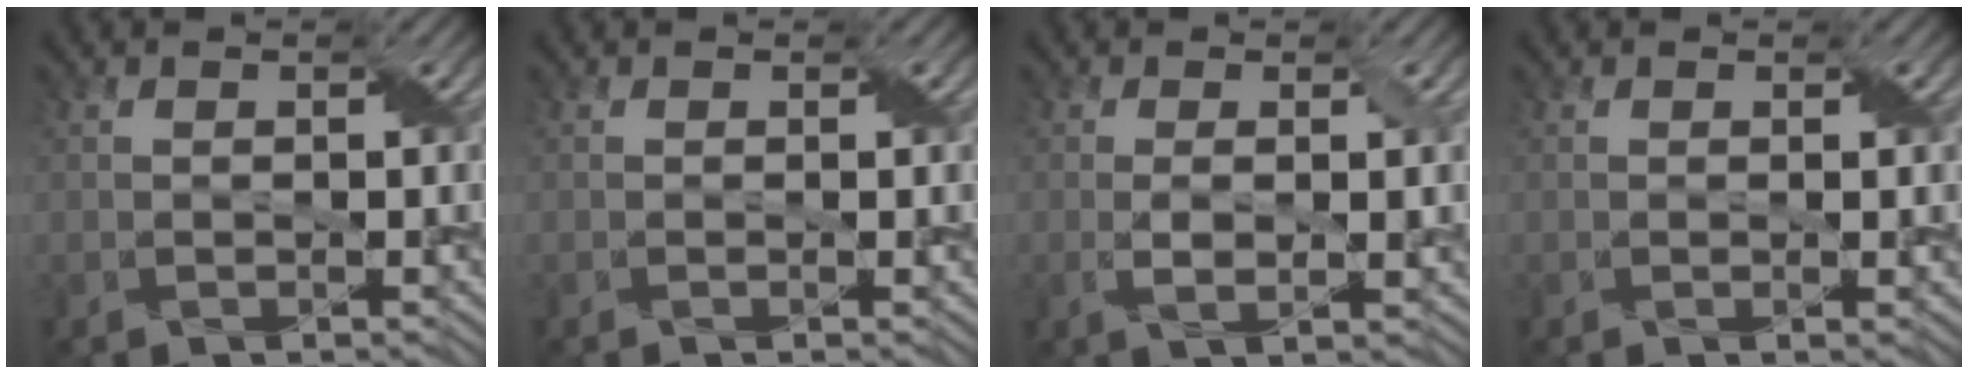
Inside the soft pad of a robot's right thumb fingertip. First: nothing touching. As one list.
[{"total": 0.7, "force": [0.0, 0.0, 0.7], "torque": [-0.012, -0.001, -0.002]}, {"total": 2.9, "force": [0.2, 0.8, 2.8], "torque": [-0.055, -0.003, 0.006]}, {"total": 1.0, "force": [0.2, 0.0, 0.9], "torque": [-0.017, 0.001, 0.000]}]